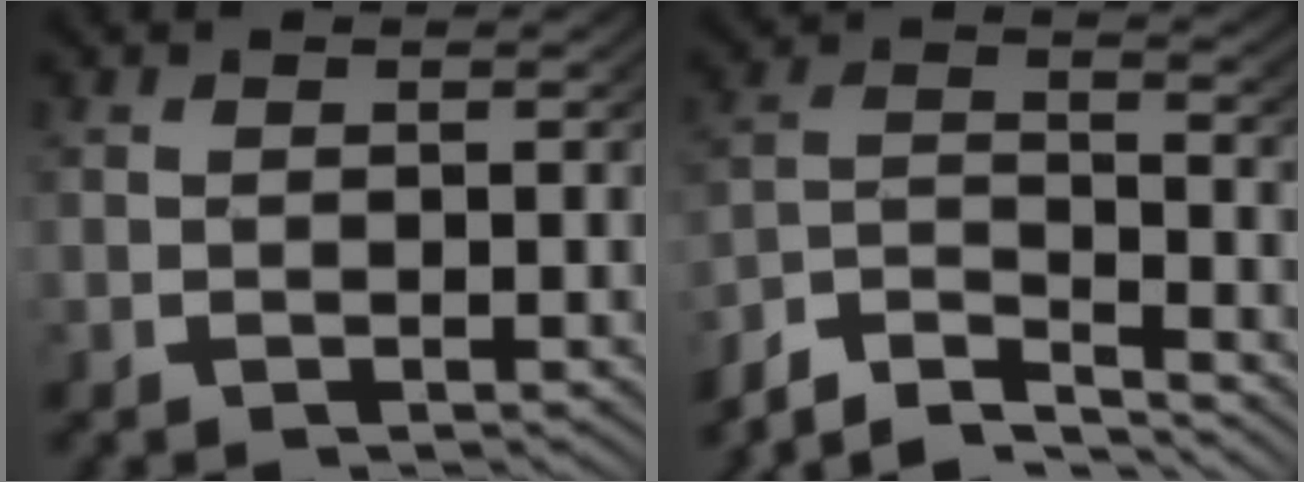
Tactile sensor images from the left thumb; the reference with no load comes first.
{"total": 7.9, "force": [-5.0, 4.3, 4.4], "torque": [-0.089, -0.024, -0.082]}